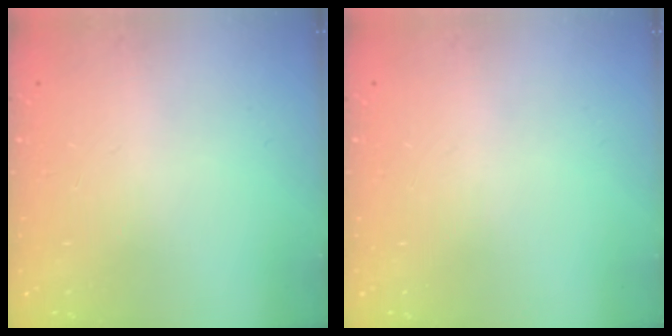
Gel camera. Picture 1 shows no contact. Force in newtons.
{"total": 0.0}